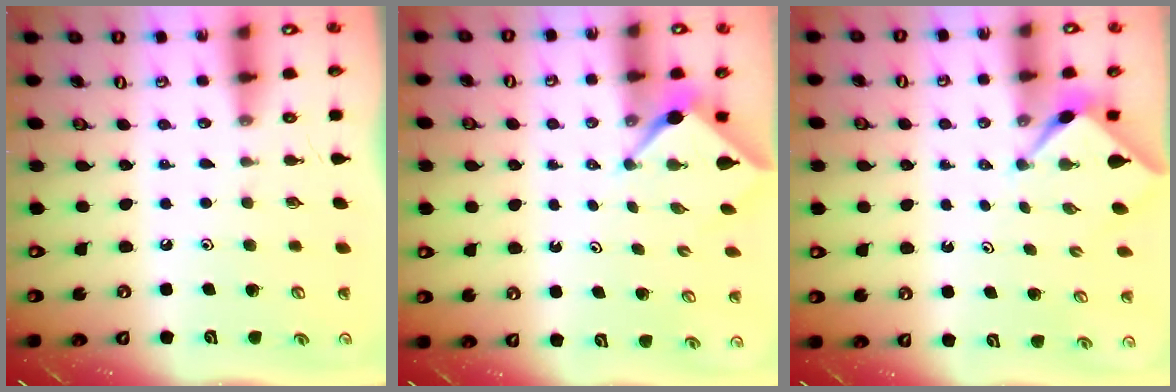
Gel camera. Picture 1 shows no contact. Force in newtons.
{"total": 2.4, "press": 2.3, "slide": 0.3}
{"total": 2.3, "press": 2.3, "slide": 0.1}